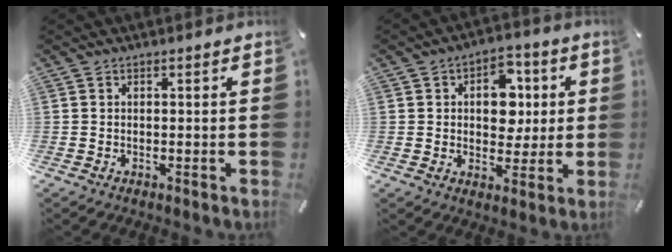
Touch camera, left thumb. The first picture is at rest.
{"total": 9.7, "force": [1.8, 7.5, 5.9], "torque": [-0.065, -0.001, 0.025]}